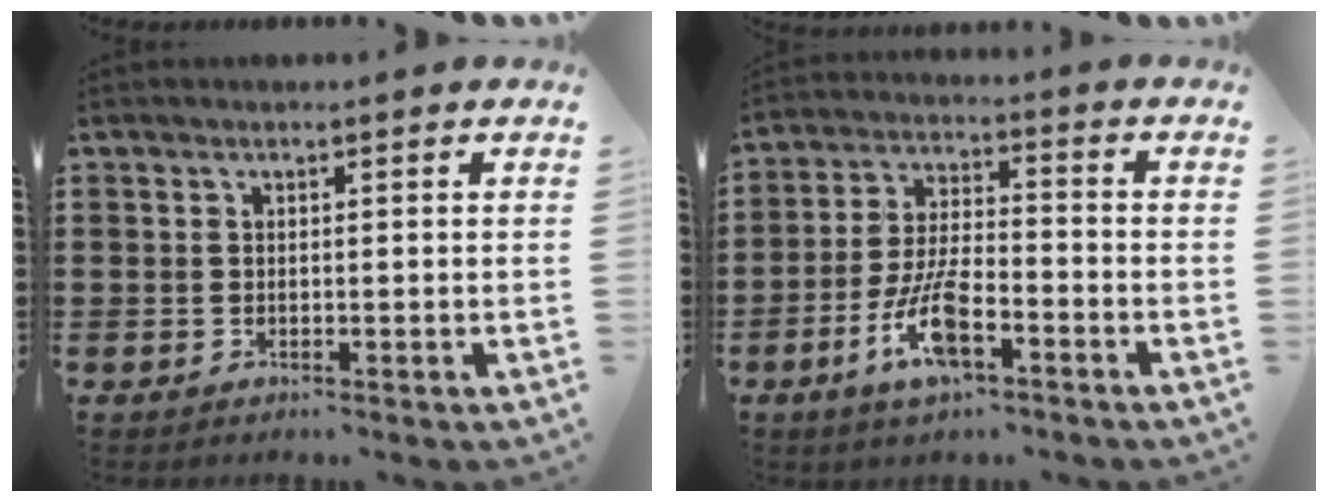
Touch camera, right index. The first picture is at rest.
{"total": 9.2, "force": [-4.5, 3.0, 7.5], "torque": [-0.165, -0.003, -0.084]}